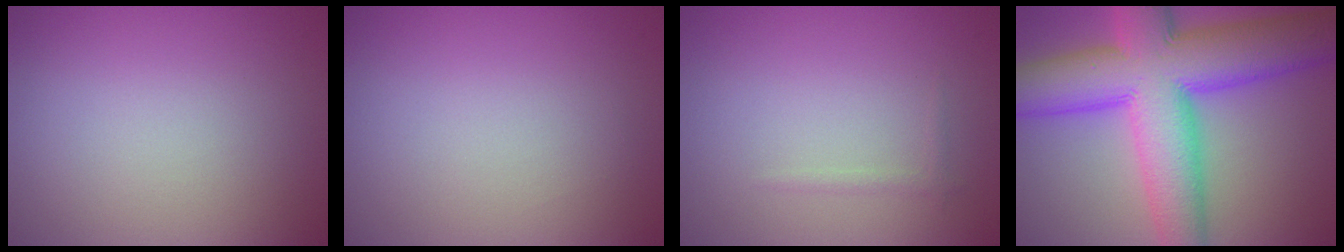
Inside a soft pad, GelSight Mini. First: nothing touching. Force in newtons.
{"total": 0.0}
{"total": 0.6, "press": 0.6, "slide": 0.0}
{"total": 14.0, "press": 14.0, "slide": 0.2}